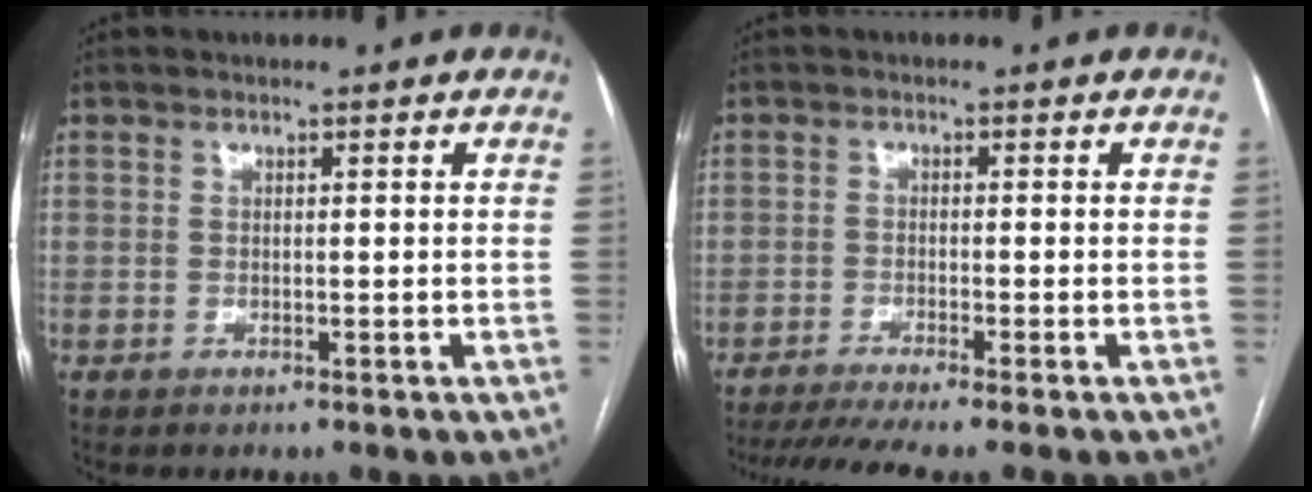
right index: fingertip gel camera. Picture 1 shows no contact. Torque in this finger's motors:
{"motor_torque": [1.07, -1.07, 0.42, 0.10]}